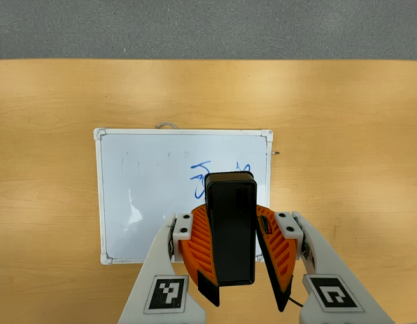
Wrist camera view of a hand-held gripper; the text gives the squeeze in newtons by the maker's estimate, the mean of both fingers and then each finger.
{"total": 8.9, "left": 9.4, "right": 8.3}